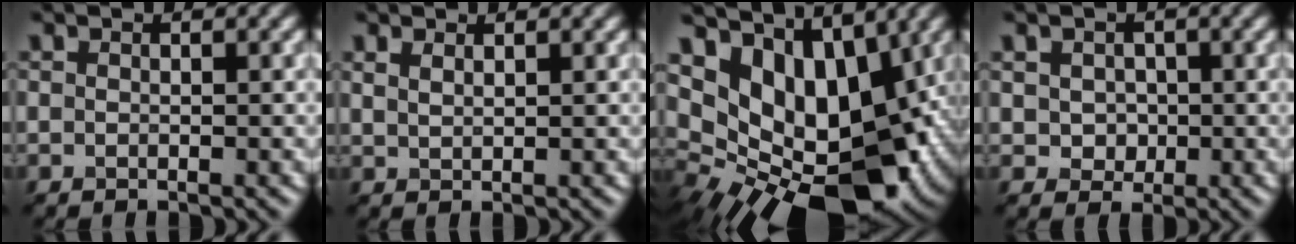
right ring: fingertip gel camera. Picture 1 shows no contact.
{"total": 1.2, "force": [1.0, 0.4, 0.6], "torque": [-0.014, -0.002, 0.021]}
{"total": 14.8, "force": [3.3, 9.4, 10.9], "torque": [-0.162, -0.002, 0.072]}
{"total": 2.4, "force": [0.3, 2.2, 1.1], "torque": [-0.015, 0.003, 0.004]}